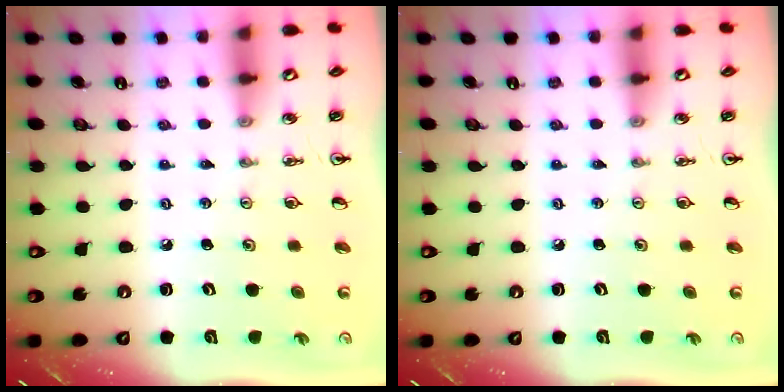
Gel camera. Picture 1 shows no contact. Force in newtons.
{"total": 0.0}